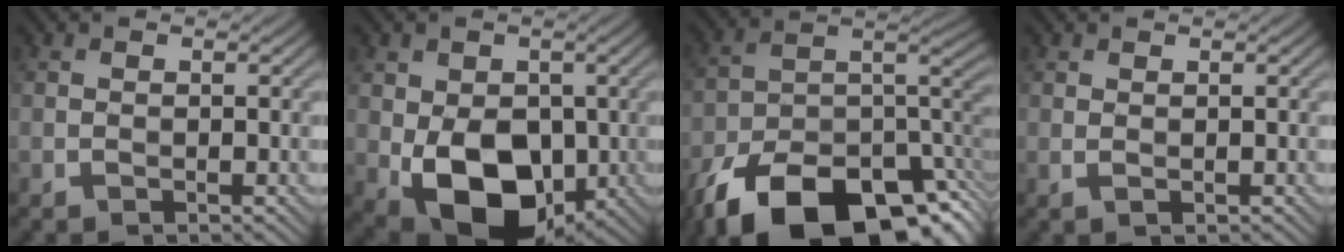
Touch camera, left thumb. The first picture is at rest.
{"total": 12.0, "force": [-2.4, 8.2, 8.5], "torque": [-0.156, -0.029, -0.038]}
{"total": 18.2, "force": [-12.3, 8.4, 10.6], "torque": [-0.192, -0.032, -0.195]}
{"total": 0.8, "force": [0.7, -0.2, 0.2], "torque": [-0.008, 0.003, 0.012]}